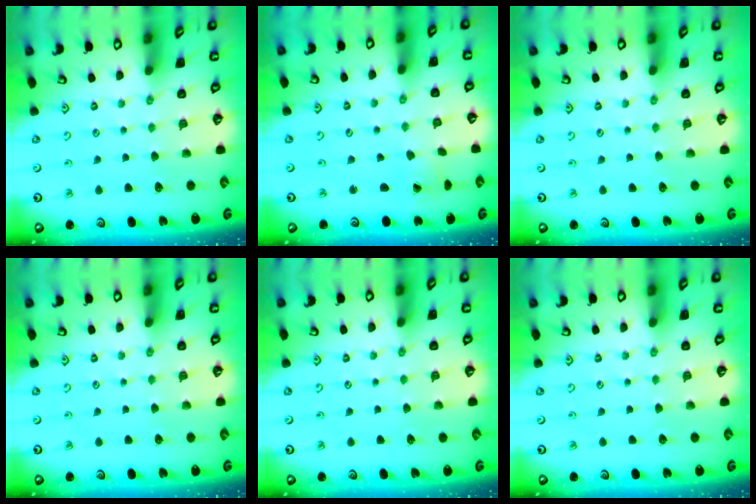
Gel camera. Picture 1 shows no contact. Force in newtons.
{"total": 1.5, "press": 1.5, "slide": 0.0}
{"total": 0.0}
{"total": 0.0}
{"total": 0.0}
{"total": 0.0}